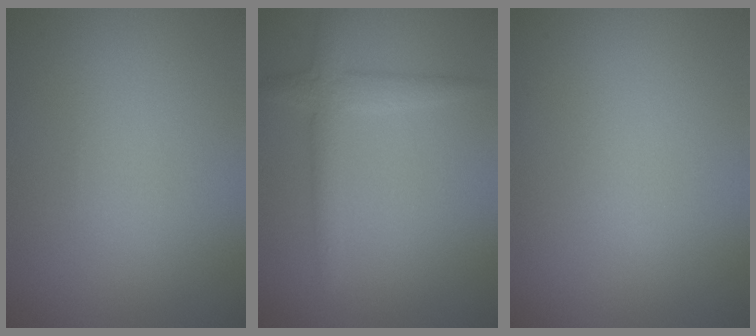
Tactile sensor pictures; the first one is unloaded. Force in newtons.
{"total": 2.6, "press": 2.6, "slide": 0.1}
{"total": 0.0}